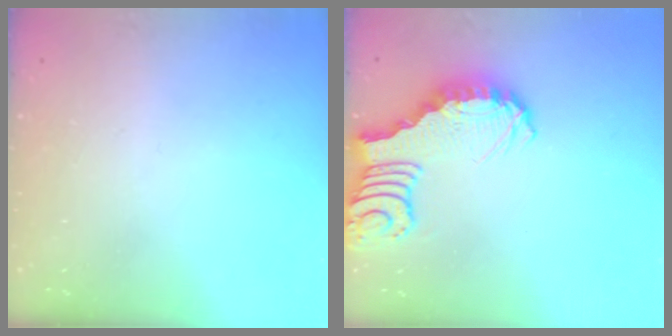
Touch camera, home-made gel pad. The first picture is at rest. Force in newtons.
{"total": 3.5, "press": 3.4, "slide": 0.6}